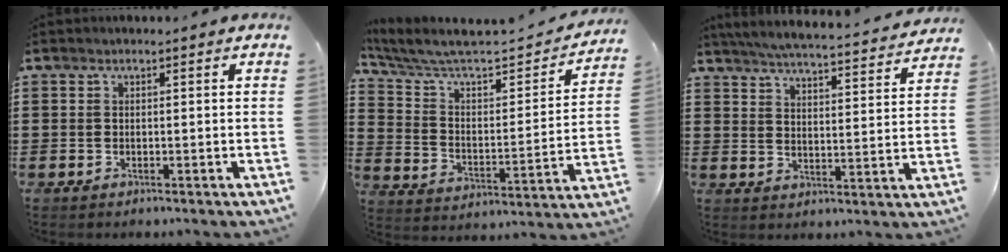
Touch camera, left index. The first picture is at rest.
{"total": 6.0, "force": [5.2, 1.3, 2.8], "torque": [-0.082, -0.047, 0.083]}
{"total": 5.0, "force": [4.8, -0.5, 1.1], "torque": [-0.045, -0.041, 0.079]}